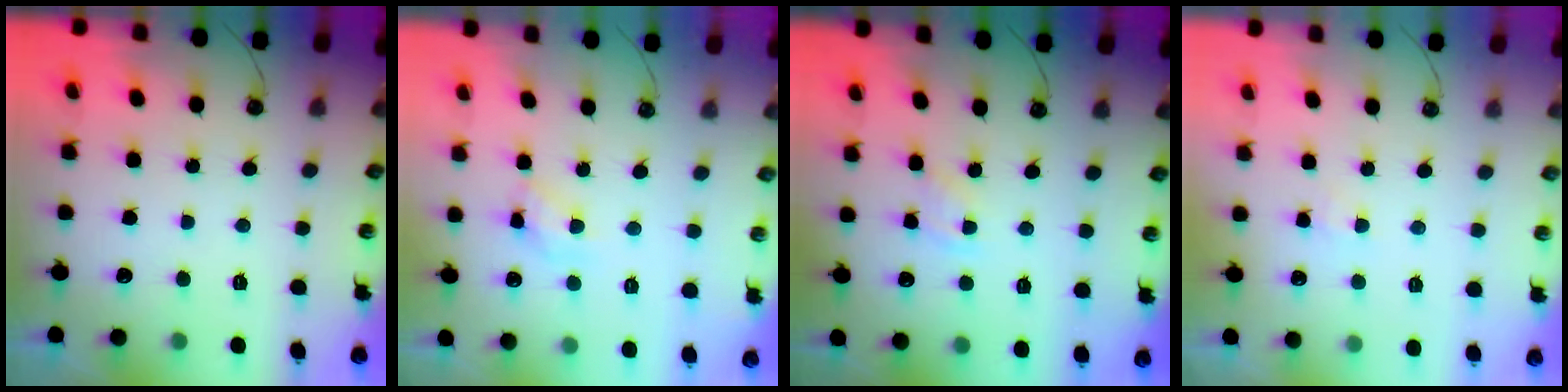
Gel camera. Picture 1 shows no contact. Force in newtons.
{"total": 8.5, "press": 8.5, "slide": 0.2}
{"total": 4.5, "press": 4.4, "slide": 0.5}
{"total": 3.0, "press": 2.9, "slide": 0.5}